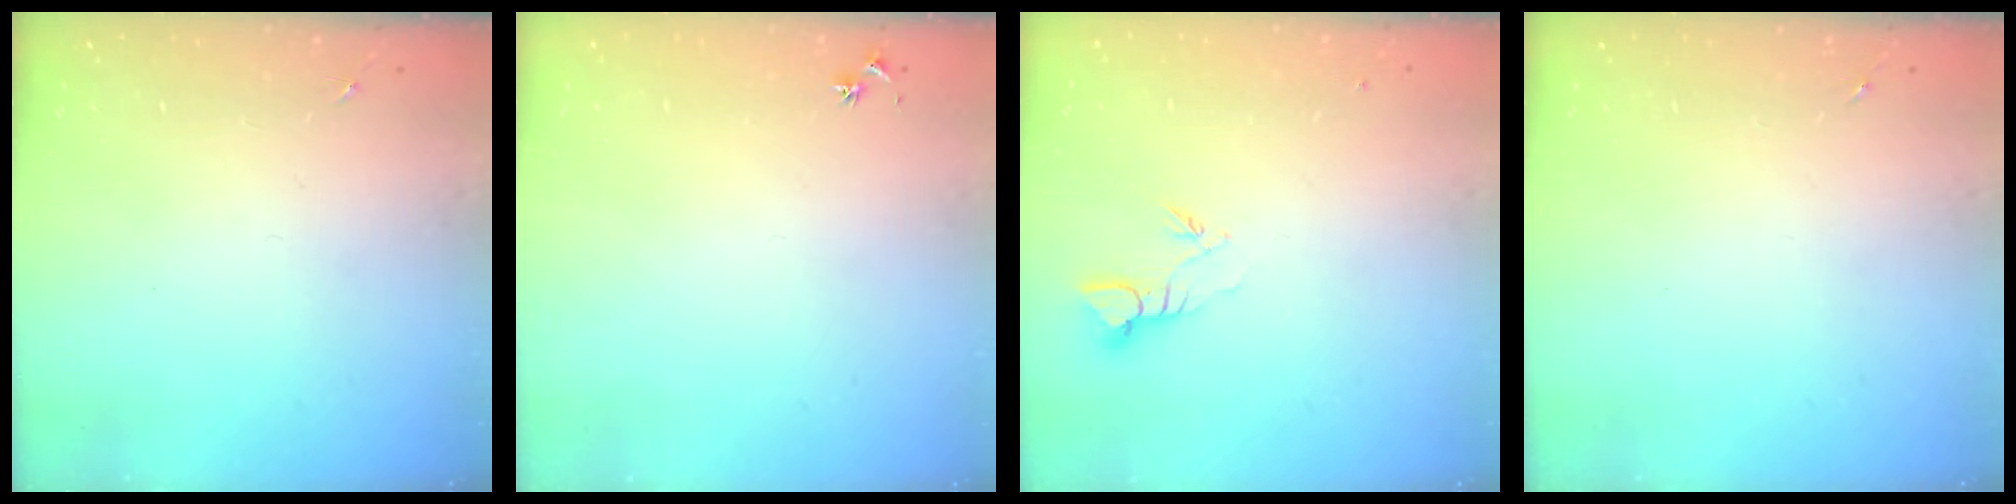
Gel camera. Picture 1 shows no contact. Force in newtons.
{"total": 2.5, "press": 2.5, "slide": 0.3}
{"total": 3.8, "press": 3.8, "slide": 0.3}
{"total": 0.0}